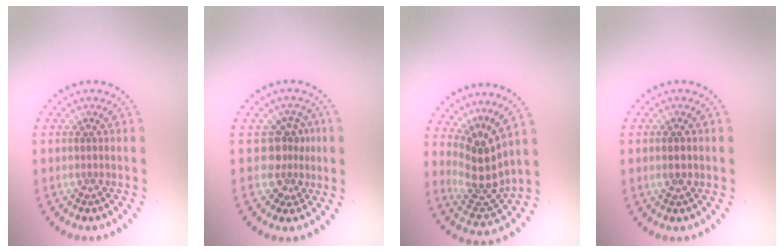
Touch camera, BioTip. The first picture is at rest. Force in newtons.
{"total": 2.7, "press": 2.0, "slide": 1.9}
{"total": 3.6, "press": 2.6, "slide": 2.5}
{"total": 1.7, "press": 1.7, "slide": 0.1}